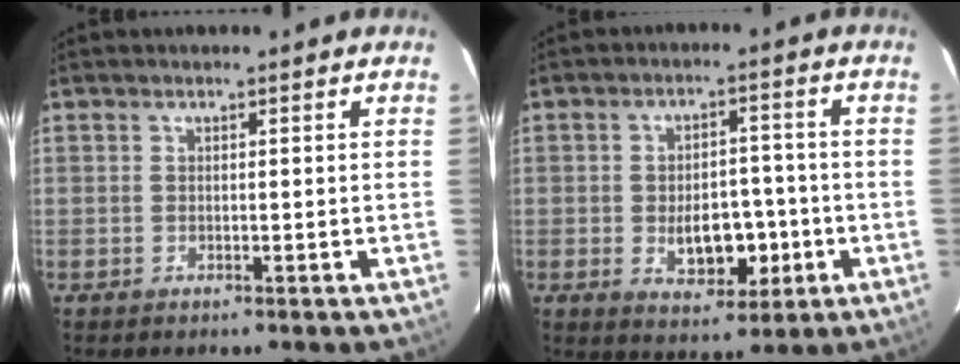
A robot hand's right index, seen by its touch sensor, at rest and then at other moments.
{"total": 8.0, "force": [-1.8, 4.6, 6.3], "torque": [-0.099, 0.007, -0.019]}